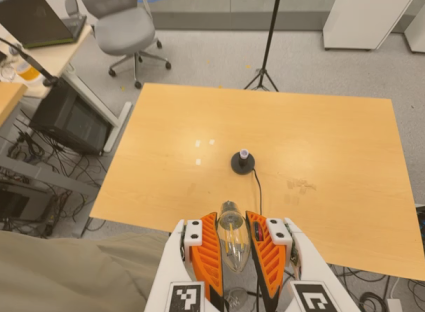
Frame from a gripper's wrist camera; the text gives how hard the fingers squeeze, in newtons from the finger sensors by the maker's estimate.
{"total": 20.1, "left": 21.2, "right": 19.0}